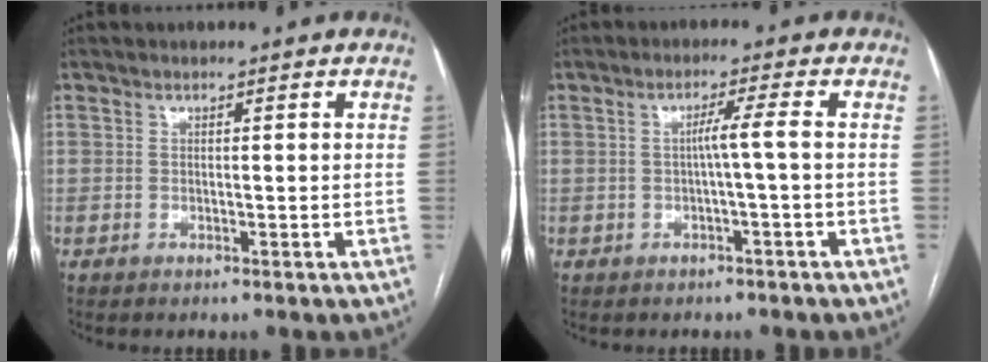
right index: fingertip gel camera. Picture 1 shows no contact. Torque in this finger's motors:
{"motor_torque": [0.57, -0.03, 0.31, 0.07]}